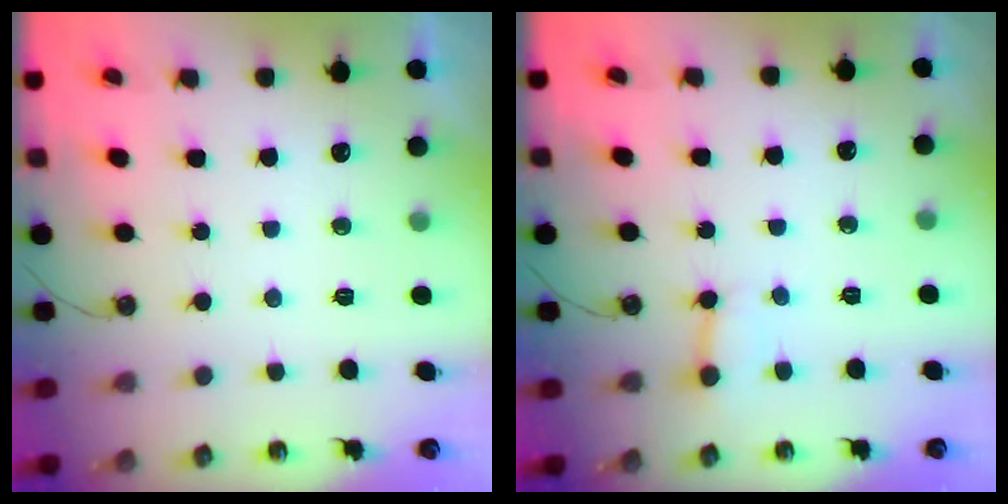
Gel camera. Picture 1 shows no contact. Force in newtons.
{"total": 3.0, "press": 2.9, "slide": 0.5}